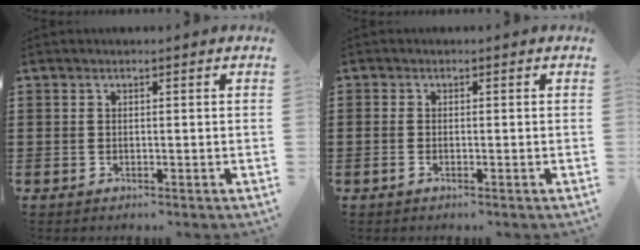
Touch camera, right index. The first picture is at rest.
{"total": 0.8, "force": [-0.4, 0.2, 0.7], "torque": [-0.014, -0.004, -0.006]}